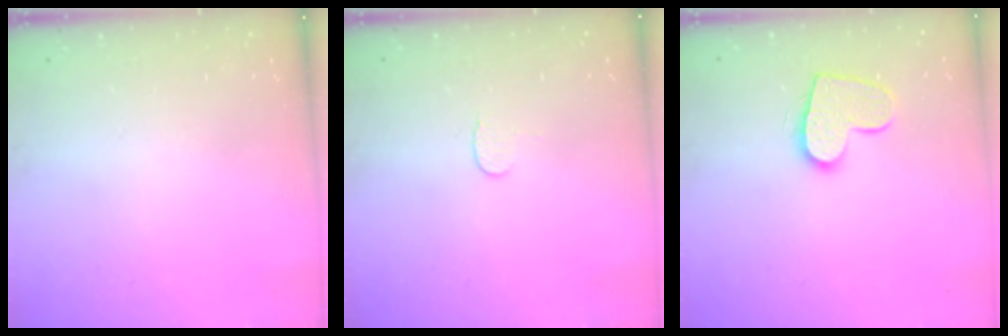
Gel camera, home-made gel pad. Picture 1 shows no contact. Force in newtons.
{"total": 3.5, "press": 3.5, "slide": 0.3}
{"total": 11.1, "press": 11.1, "slide": 0.6}